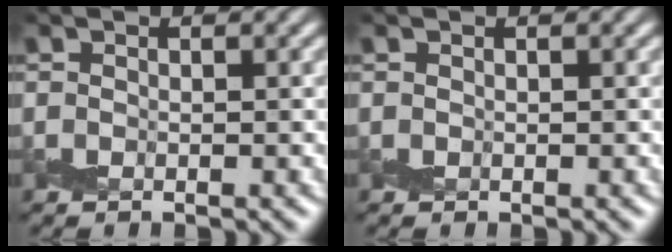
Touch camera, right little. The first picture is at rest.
{"total": 0.0}